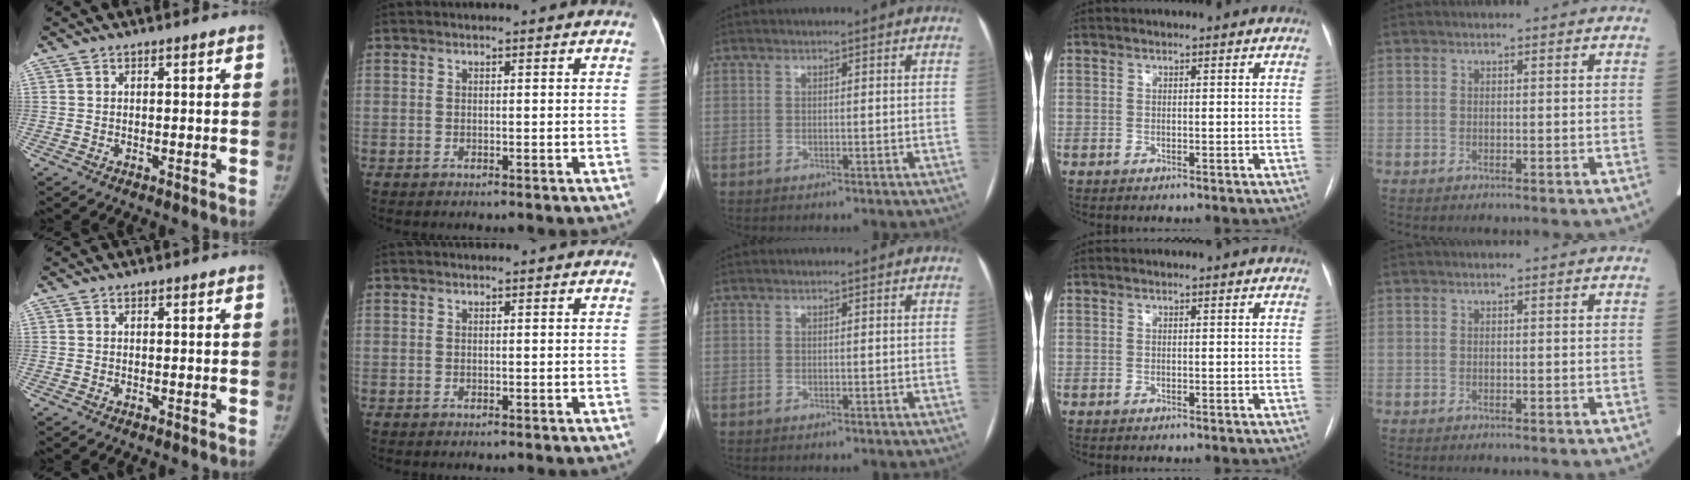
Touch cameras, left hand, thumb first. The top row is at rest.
{}